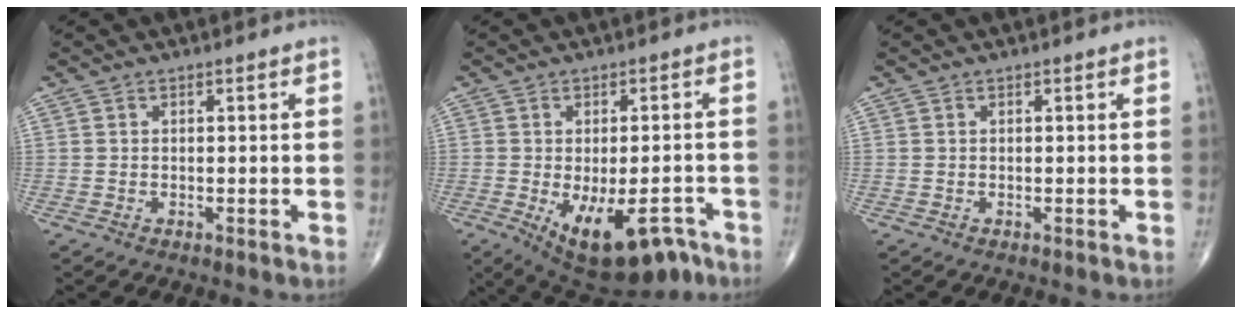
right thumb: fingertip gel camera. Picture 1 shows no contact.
{"total": 14.3, "force": [-7.2, 6.6, 10.4], "torque": [-0.132, 0.014, -0.092]}
{"total": 0.0}